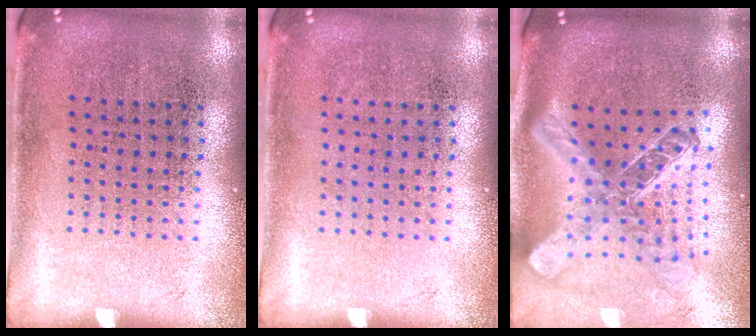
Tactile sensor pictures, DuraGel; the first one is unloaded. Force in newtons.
{"total": 0.0}
{"total": 2.7, "press": 2.0, "slide": 1.8}